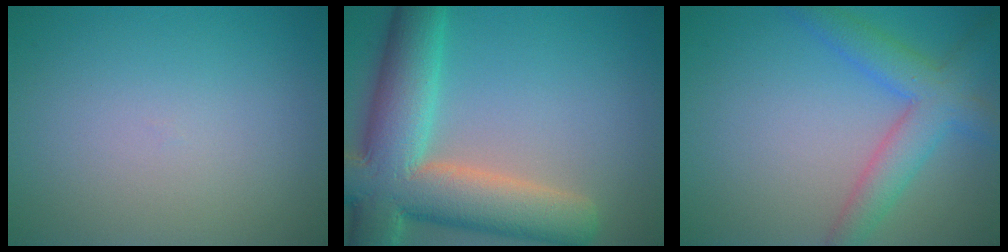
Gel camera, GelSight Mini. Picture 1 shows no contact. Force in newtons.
{"total": 12.0, "press": 11.9, "slide": 1.0}
{"total": 5.0, "press": 5.0, "slide": 0.1}